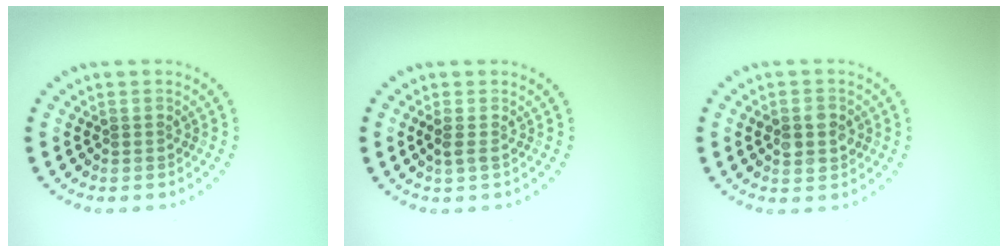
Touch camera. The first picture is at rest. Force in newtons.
{"total": 1.2, "press": 1.0, "slide": 0.5}
{"total": 2.3, "press": 2.3, "slide": 0.2}